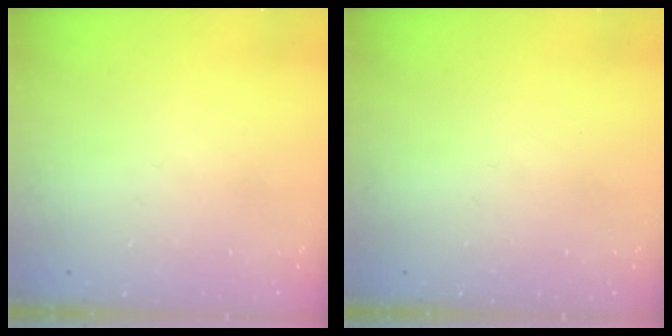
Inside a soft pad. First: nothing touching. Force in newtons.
{"total": 0.0}